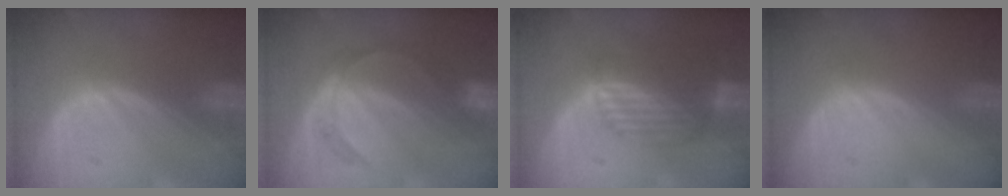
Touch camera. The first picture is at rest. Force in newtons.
{"total": 5.3, "press": 5.0, "slide": 1.7}
{"total": 7.0, "press": 5.9, "slide": 3.8}
{"total": 0.0}